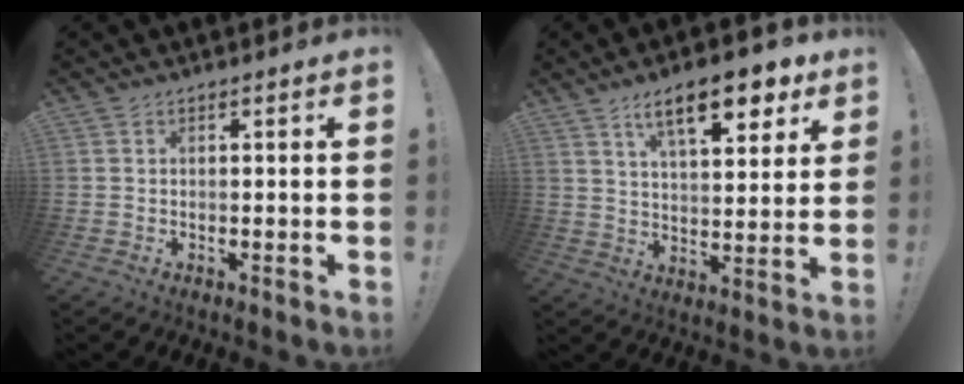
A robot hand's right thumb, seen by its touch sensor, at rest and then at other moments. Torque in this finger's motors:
{"motor_torque": [0.11, 0.26, 0.43, 0.35, 0.33]}